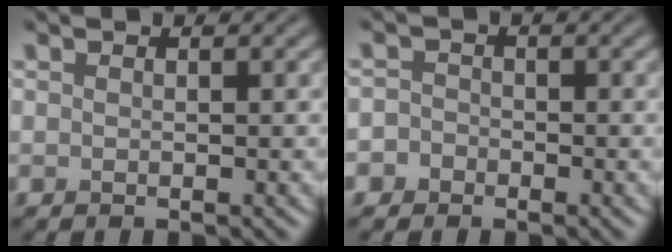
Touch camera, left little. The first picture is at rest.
{"total": 2.5, "force": [-1.2, 2.2, 0.3], "torque": [0.022, 0.009, -0.039]}